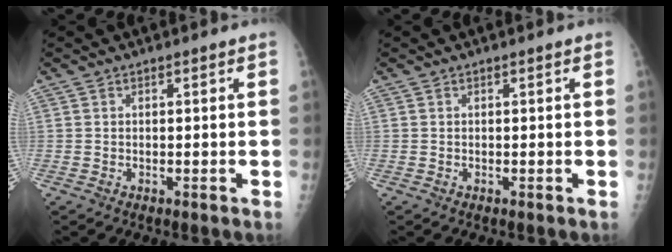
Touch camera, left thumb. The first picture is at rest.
{"total": 0.0}